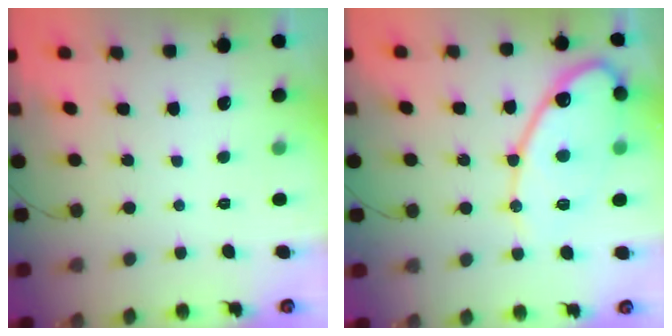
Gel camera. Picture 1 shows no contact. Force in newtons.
{"total": 14.4, "press": 14.3, "slide": 1.3}